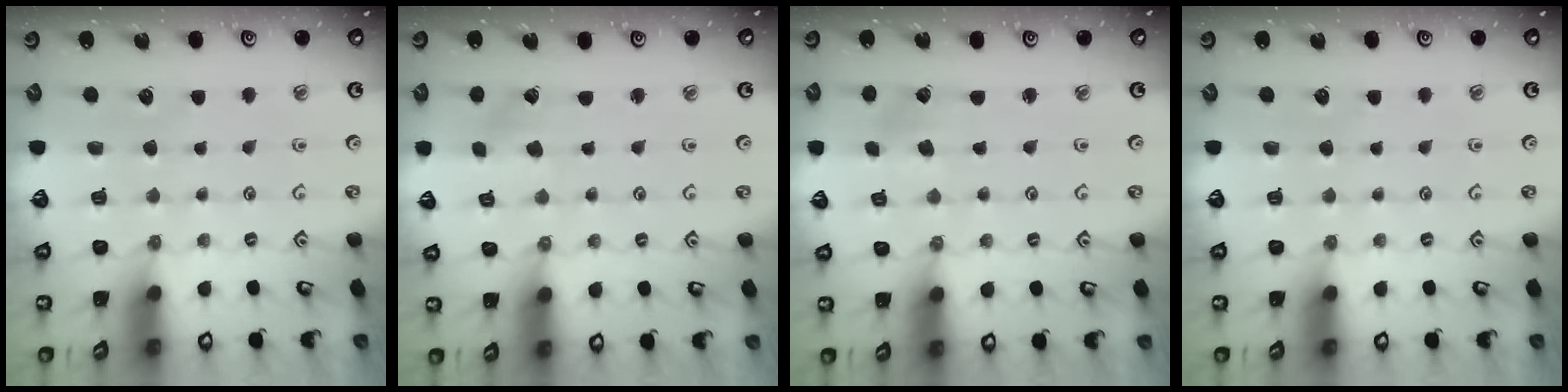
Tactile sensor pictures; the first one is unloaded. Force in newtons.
{"total": 0.5, "press": 0.5, "slide": 0.1}
{"total": 2.6, "press": 2.6, "slide": 0.6}
{"total": 0.0}